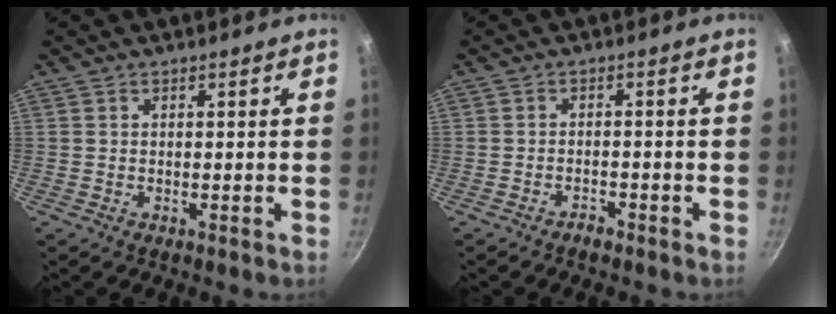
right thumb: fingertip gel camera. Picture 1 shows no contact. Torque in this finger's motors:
{"motor_torque": [-0.18, -0.05, -0.23, 0.24, -0.05]}